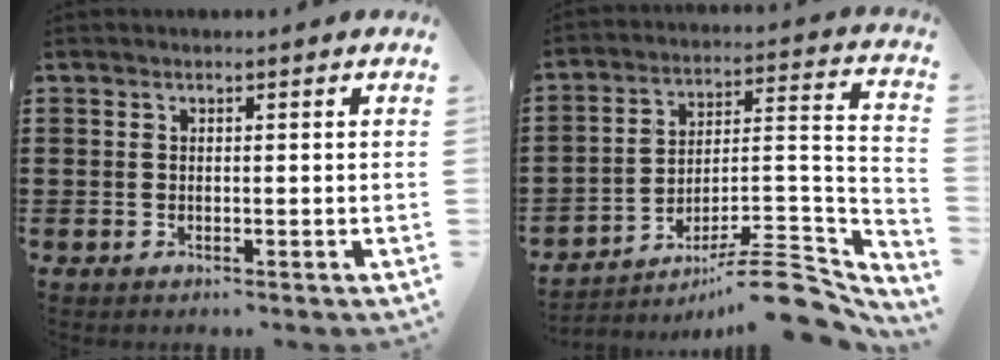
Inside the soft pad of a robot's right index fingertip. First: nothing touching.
{"total": 10.1, "force": [-7.7, 2.3, 6.2], "torque": [-0.086, 0.026, -0.147]}